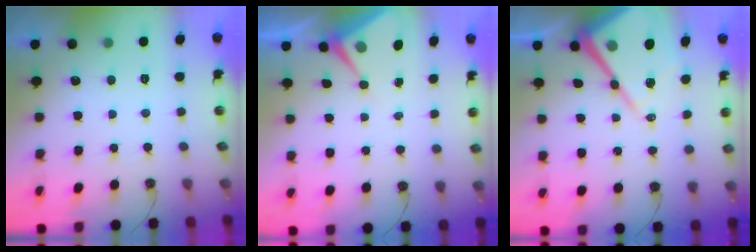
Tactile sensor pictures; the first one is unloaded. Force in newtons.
{"total": 5.6, "press": 5.6, "slide": 0.7}
{"total": 18.7, "press": 18.6, "slide": 1.8}